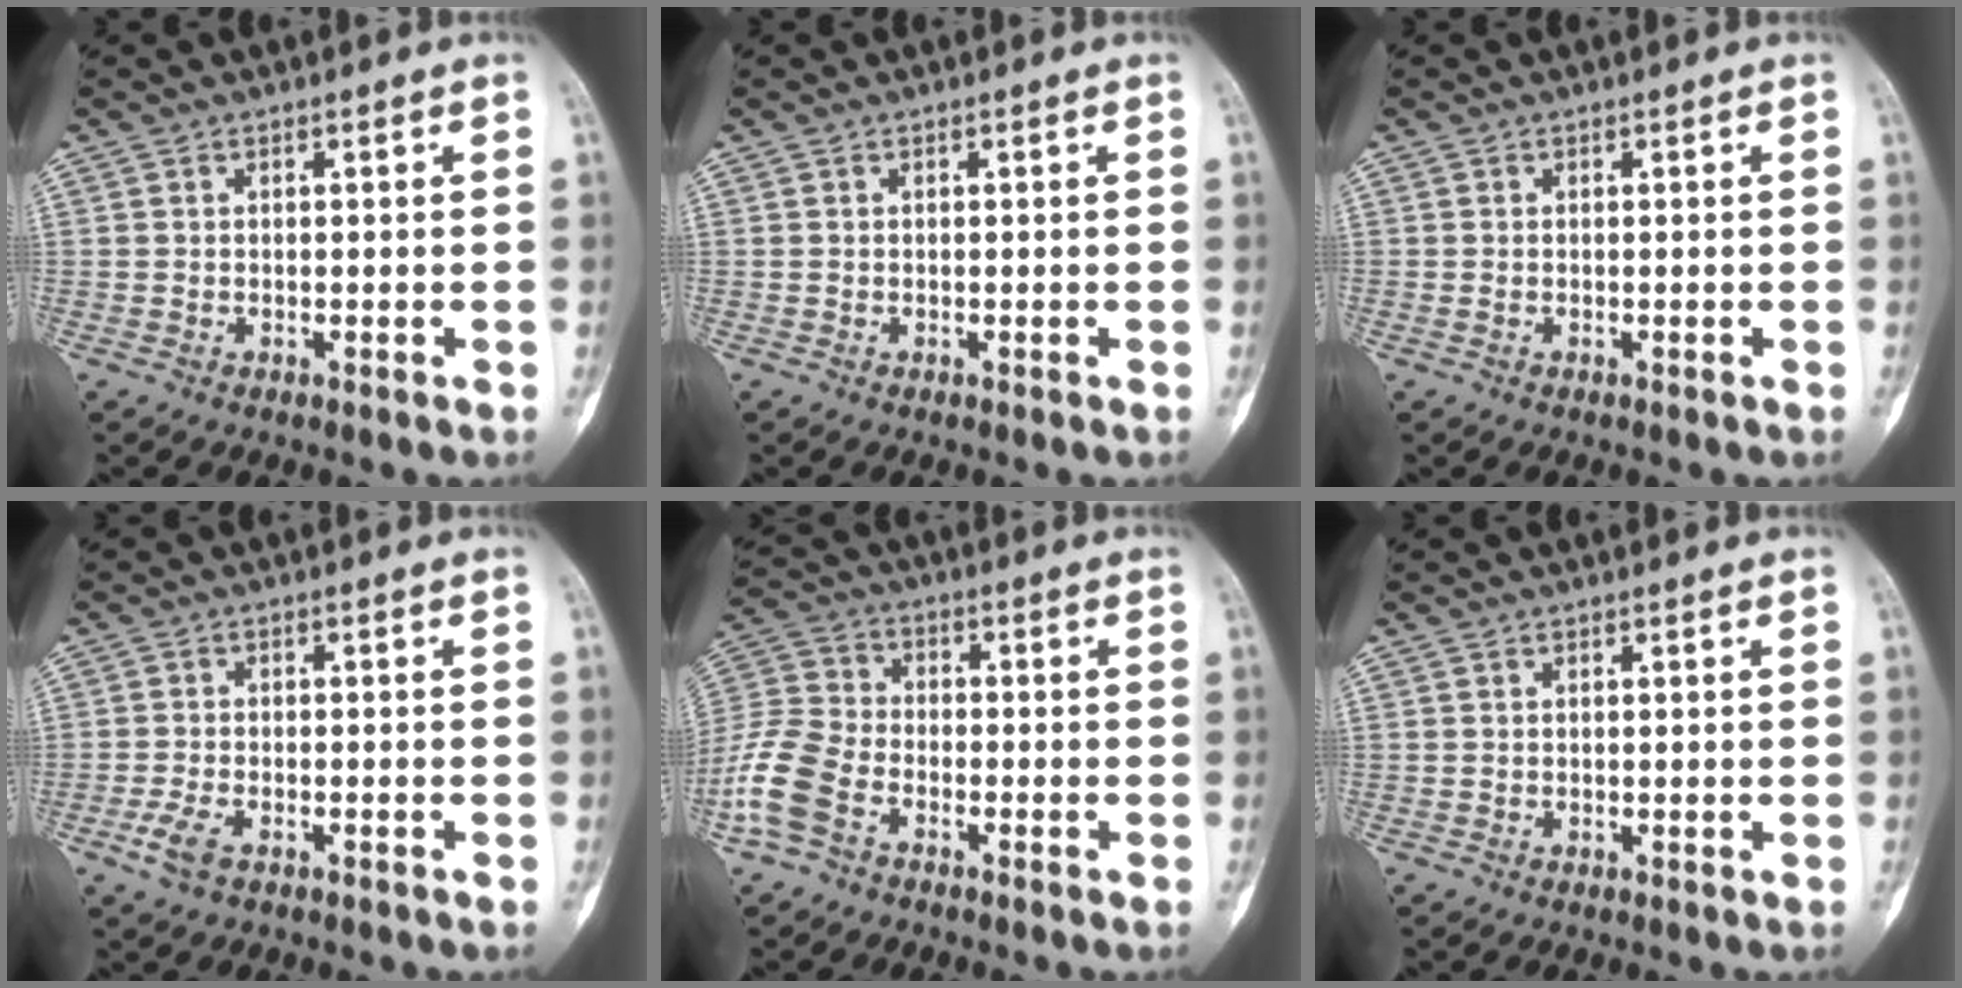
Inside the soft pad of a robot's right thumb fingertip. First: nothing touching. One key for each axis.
{"total": 0.0}
{"total": 0.0}
{"total": 3.7, "fx": -2.0, "fy": 1.5, "fz": 2.7, "tx": -0.067, "ty": 0.007, "tz": -0.040}
{"total": 11.3, "fx": -5.6, "fy": 6.9, "fz": 7.0, "tx": -0.156, "ty": 0.024, "tz": -0.122}
{"total": 0.0}